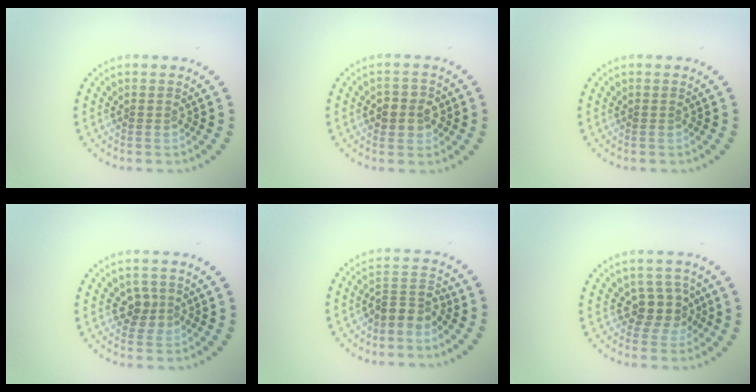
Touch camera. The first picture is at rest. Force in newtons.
{"total": 2.7, "press": 2.6, "slide": 0.7}
{"total": 0.0}
{"total": 2.2, "press": 2.1, "slide": 0.7}
{"total": 2.7, "press": 1.9, "slide": 1.9}
{"total": 2.9, "press": 2.4, "slide": 1.6}